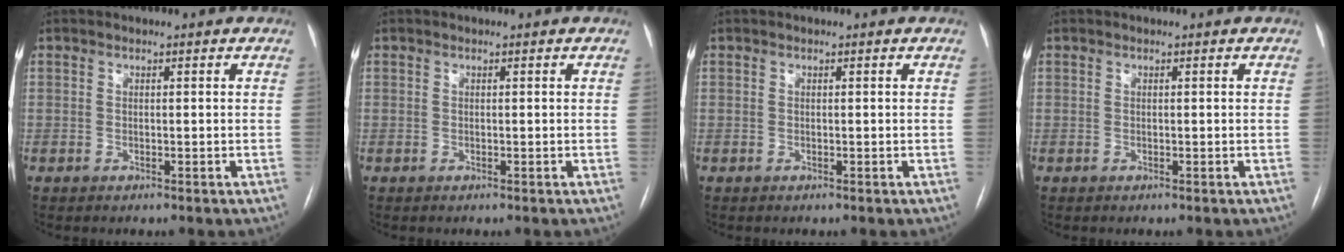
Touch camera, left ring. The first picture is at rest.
{"total": 0.0}
{"total": 0.0}
{"total": 0.0}